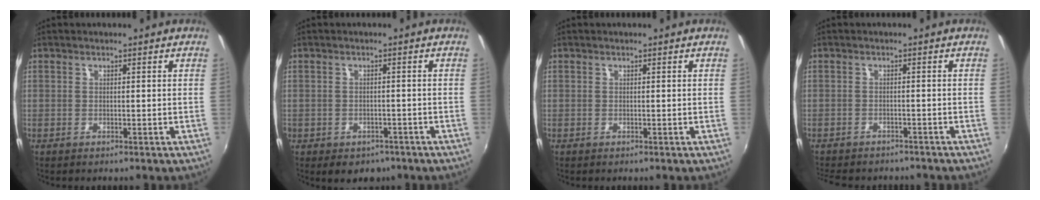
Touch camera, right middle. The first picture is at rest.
{"total": 5.1, "force": [-3.2, 3.6, 1.9], "torque": [-0.044, -0.011, -0.038]}
{"total": 0.0}
{"total": 8.2, "force": [-7.2, 2.6, 3.0], "torque": [-0.075, -0.018, -0.104]}